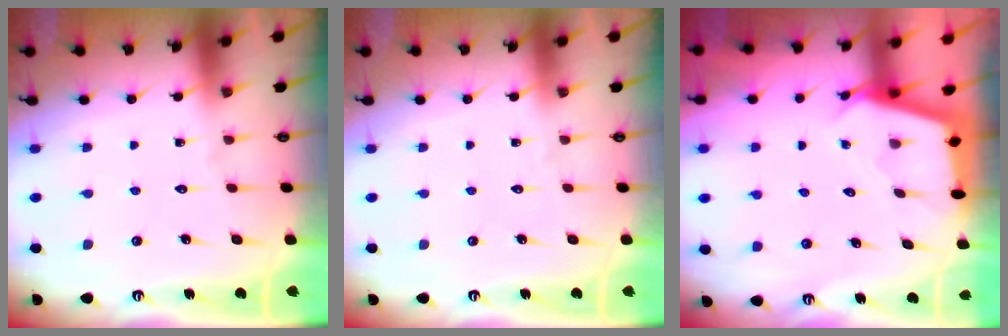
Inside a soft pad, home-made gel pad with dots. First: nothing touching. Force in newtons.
{"total": 0.0}
{"total": 2.6, "press": 2.5, "slide": 0.4}